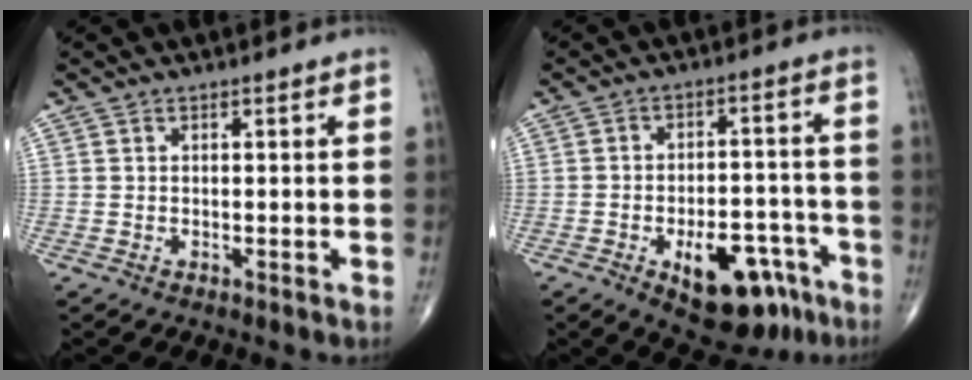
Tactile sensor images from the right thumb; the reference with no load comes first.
{"total": 15.0, "force": [-7.6, 7.6, 10.5], "torque": [-0.118, 0.045, -0.096]}